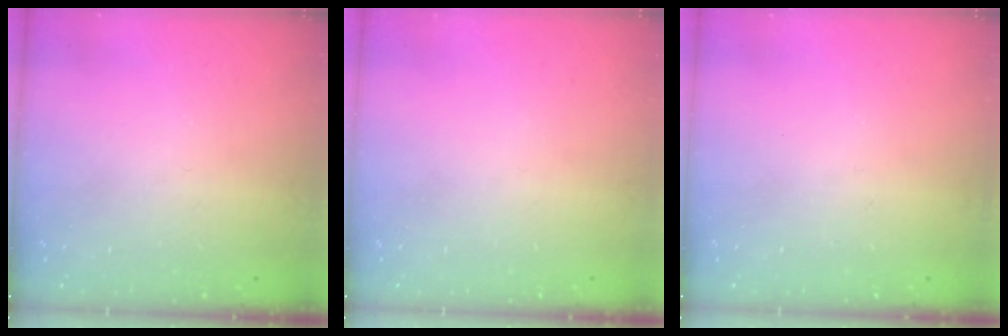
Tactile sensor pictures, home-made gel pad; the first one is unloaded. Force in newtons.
{"total": 0.0}
{"total": 0.0}